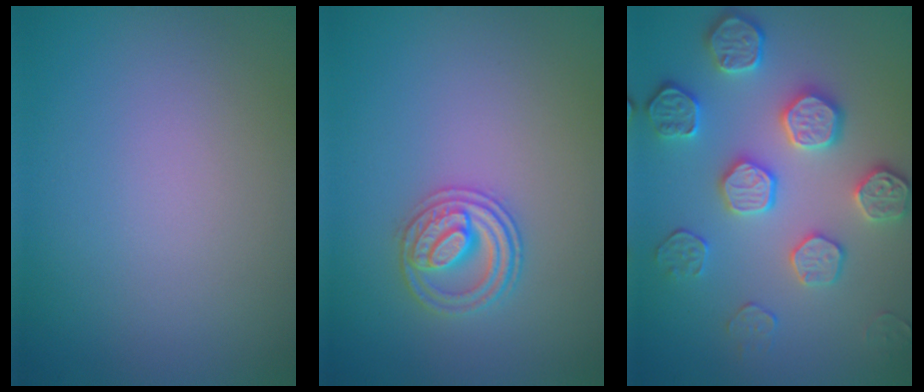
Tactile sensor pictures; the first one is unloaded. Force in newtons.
{"total": 2.7, "press": 2.6, "slide": 0.3}
{"total": 4.5, "press": 4.3, "slide": 1.2}